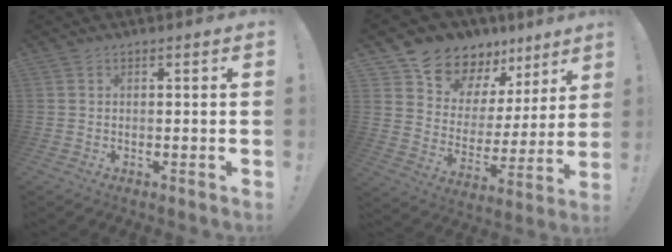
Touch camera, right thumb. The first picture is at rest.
{"total": 11.5, "force": [10.0, 5.6, 1.0], "torque": [-0.024, -0.095, 0.187]}